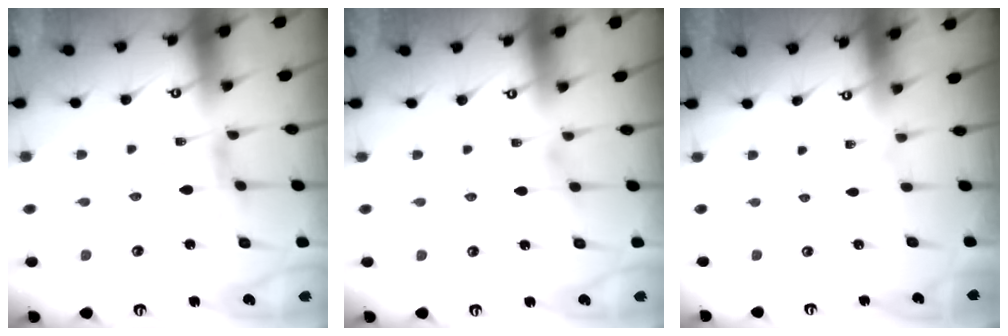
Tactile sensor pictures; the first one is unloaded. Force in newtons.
{"total": 0.6, "press": 0.6, "slide": 0.1}
{"total": 0.0}